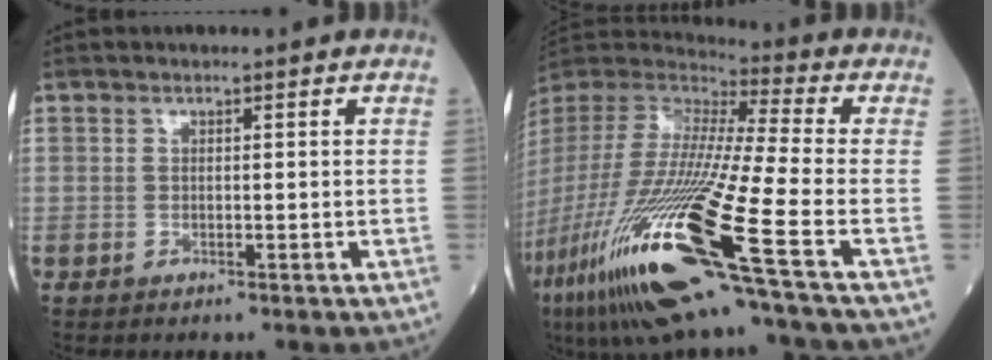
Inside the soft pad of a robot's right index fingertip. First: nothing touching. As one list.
[{"total": 31.1, "force": [-15.5, 1.5, 26.9], "torque": [-0.598, -0.081, -0.300]}]